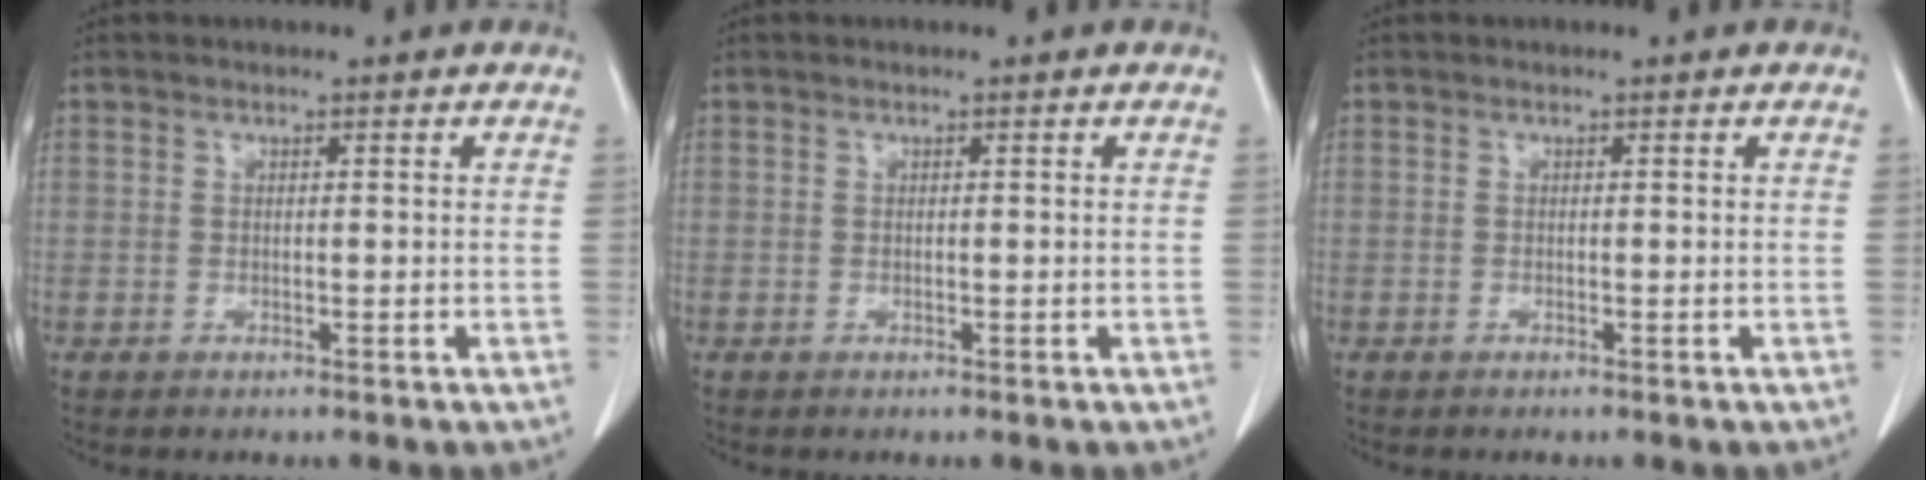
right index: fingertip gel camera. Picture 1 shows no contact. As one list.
[{"total": 0.0}, {"total": 0.0}]